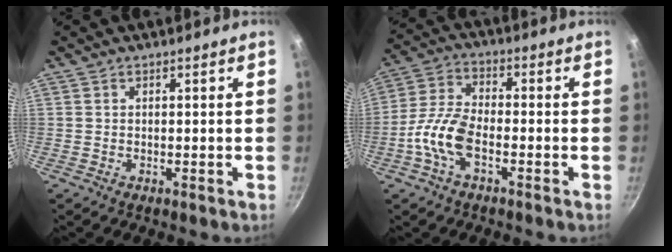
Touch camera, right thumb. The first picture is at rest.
{"total": 9.1, "force": [-3.5, 4.1, 7.4], "torque": [-0.154, 0.028, -0.081]}